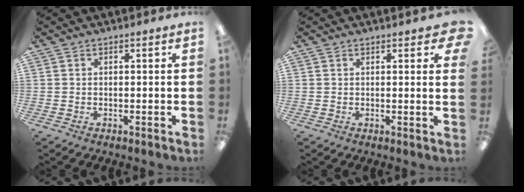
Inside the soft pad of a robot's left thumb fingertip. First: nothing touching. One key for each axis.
{"total": 2.9, "fx": 1.7, "fy": 0.8, "fz": 2.2, "tx": -0.023, "ty": -0.006, "tz": 0.025}